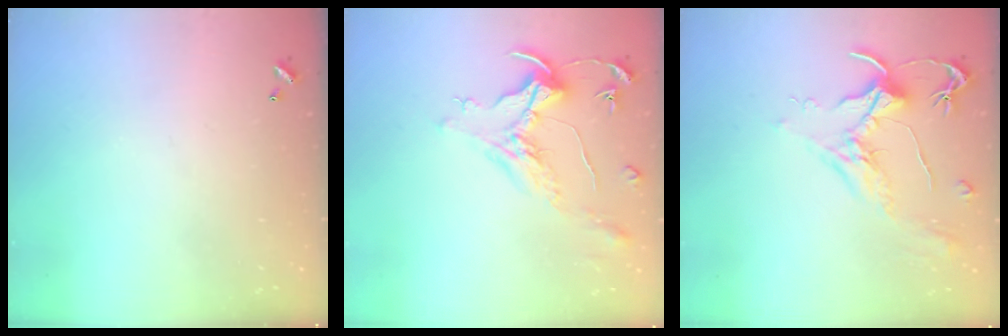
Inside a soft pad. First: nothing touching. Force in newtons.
{"total": 1.6, "press": 1.4, "slide": 0.7}
{"total": 2.0, "press": 1.8, "slide": 0.8}